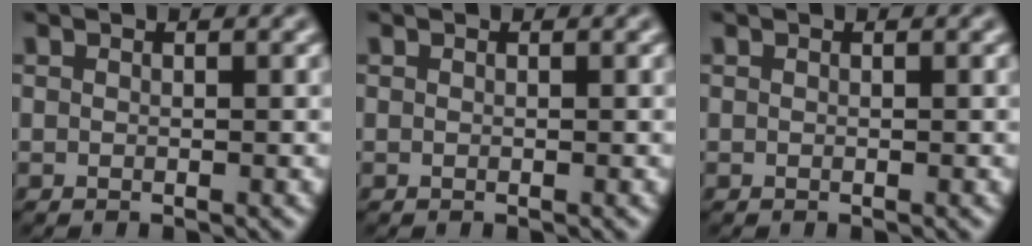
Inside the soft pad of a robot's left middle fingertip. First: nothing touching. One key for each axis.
{"total": 0.0}
{"total": 0.0}